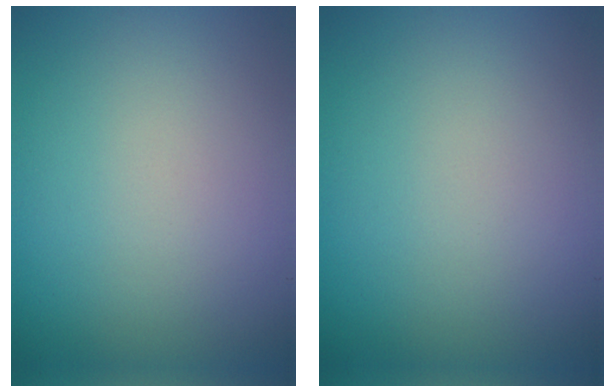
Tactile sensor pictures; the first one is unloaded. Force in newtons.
{"total": 0.0}